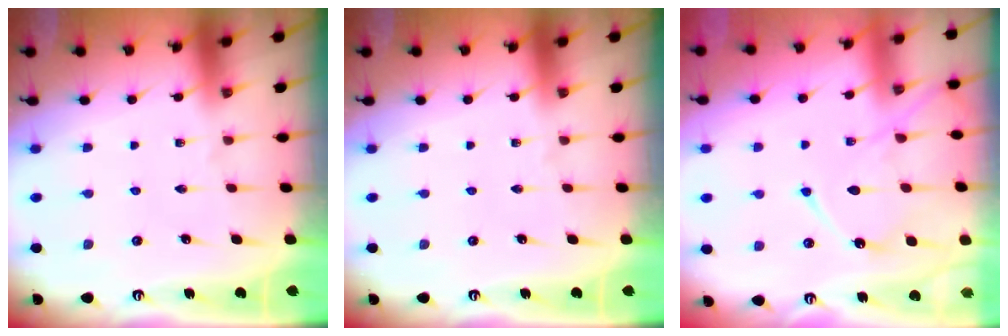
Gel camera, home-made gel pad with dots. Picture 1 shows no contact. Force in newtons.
{"total": 0.0}
{"total": 11.7, "press": 11.7, "slide": 0.6}